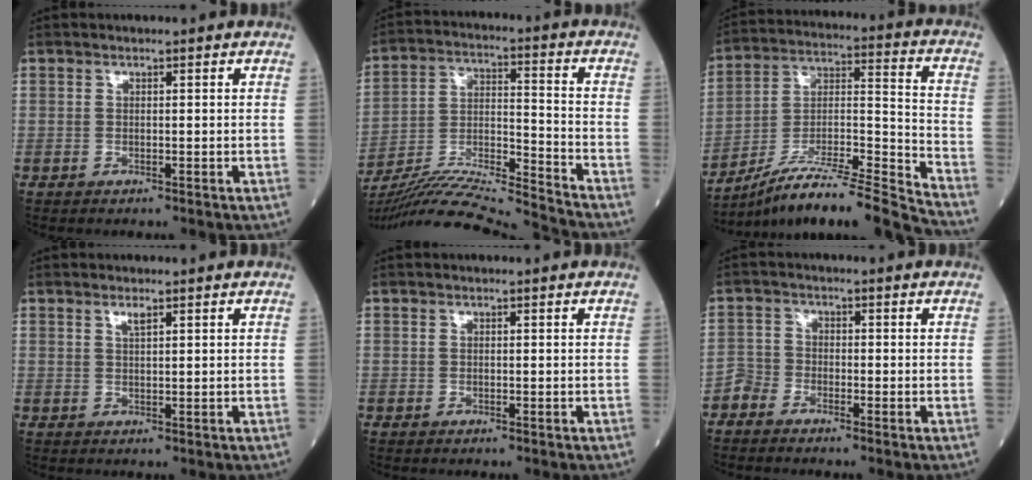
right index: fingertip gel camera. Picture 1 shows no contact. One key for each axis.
{"total": 18.7, "fx": -17.7, "fy": -1.9, "fz": 5.7, "tx": -0.117, "ty": -0.006, "tz": -0.302}
{"total": 20.0, "fx": -17.7, "fy": -1.2, "fz": 9.2, "tx": -0.154, "ty": 0.005, "tz": -0.309}
{"total": 1.1, "fx": 0.8, "fy": 0.1, "fz": 0.8, "tx": -0.019, "ty": 0.002, "tz": 0.019}
{"total": 0.0}
{"total": 2.3, "fx": -2.1, "fy": 0.9, "fz": -0.1, "tx": 0.006, "ty": -0.001, "tz": -0.045}